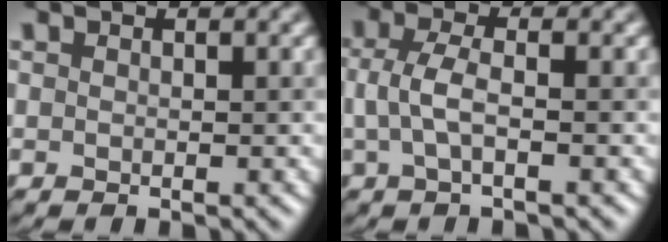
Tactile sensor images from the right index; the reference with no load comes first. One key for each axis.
{"total": 2.6, "fx": -0.3, "fy": 0.7, "fz": 2.5, "tx": -0.055, "ty": 0.003, "tz": -0.006}